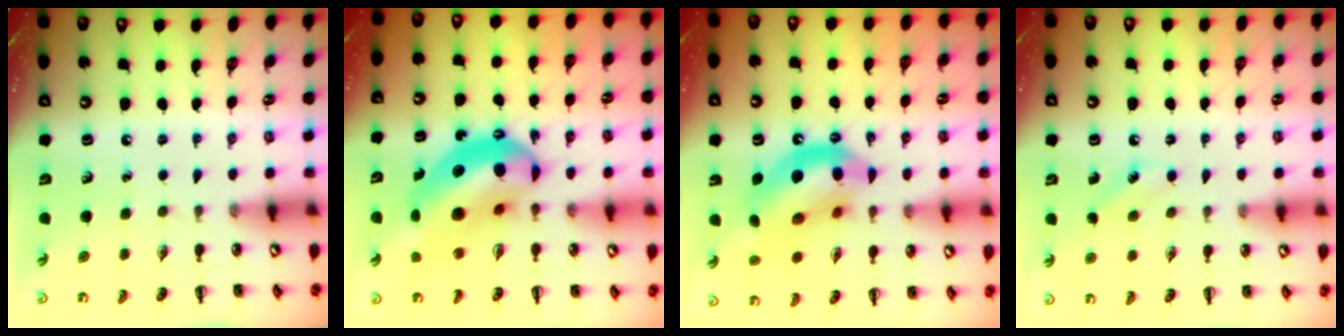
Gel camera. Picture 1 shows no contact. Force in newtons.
{"total": 15.7, "press": 15.0, "slide": 4.4}
{"total": 16.0, "press": 15.6, "slide": 3.6}
{"total": 5.7, "press": 5.5, "slide": 1.6}